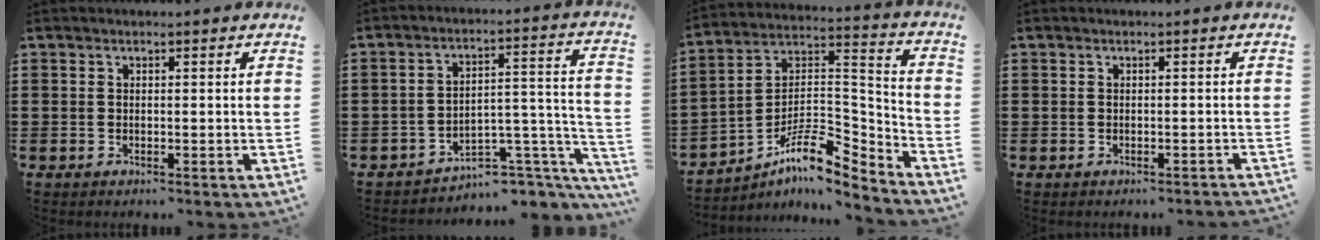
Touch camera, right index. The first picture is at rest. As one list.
[{"total": 5.4, "force": [-4.9, 1.6, 1.5], "torque": [-0.024, 0.005, -0.096]}, {"total": 9.4, "force": [-6.7, 3.4, 5.7], "torque": [-0.118, -0.006, -0.133]}, {"total": 0.9, "force": [-0.8, 0.4, -0.1], "torque": [0.000, 0.001, -0.017]}]